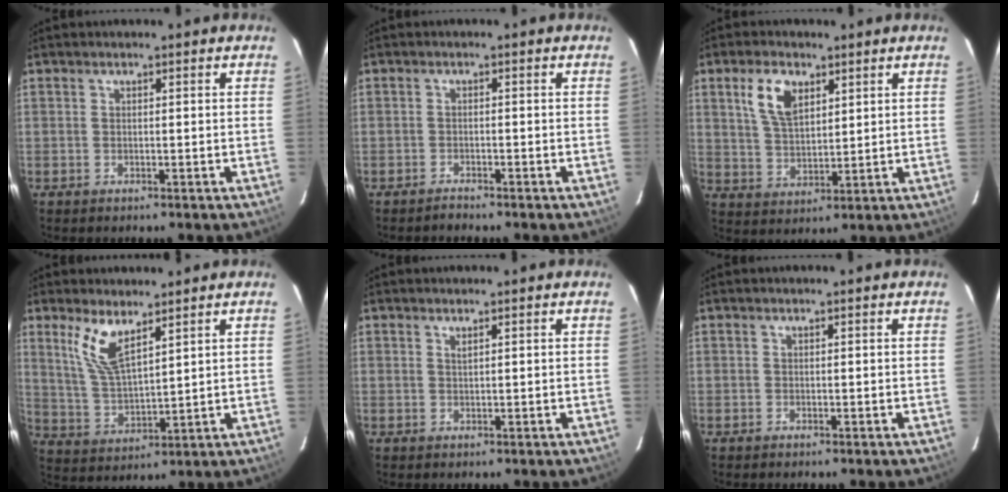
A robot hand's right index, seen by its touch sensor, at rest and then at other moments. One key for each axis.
{"total": 1.3, "fx": -1.3, "fy": 0.1, "fz": 0.2, "tx": -0.008, "ty": -0.001, "tz": -0.024}
{"total": 8.1, "fx": 3.8, "fy": 4.3, "fz": 5.7, "tx": -0.112, "ty": 0.012, "tz": 0.077}
{"total": 8.5, "fx": 5.2, "fy": 2.7, "fz": 6.1, "tx": -0.125, "ty": -0.003, "tz": 0.113}
{"total": 0.7, "fx": 0.5, "fy": 0.0, "fz": 0.4, "tx": -0.007, "ty": 0.000, "tz": 0.010}
{"total": 0.0}